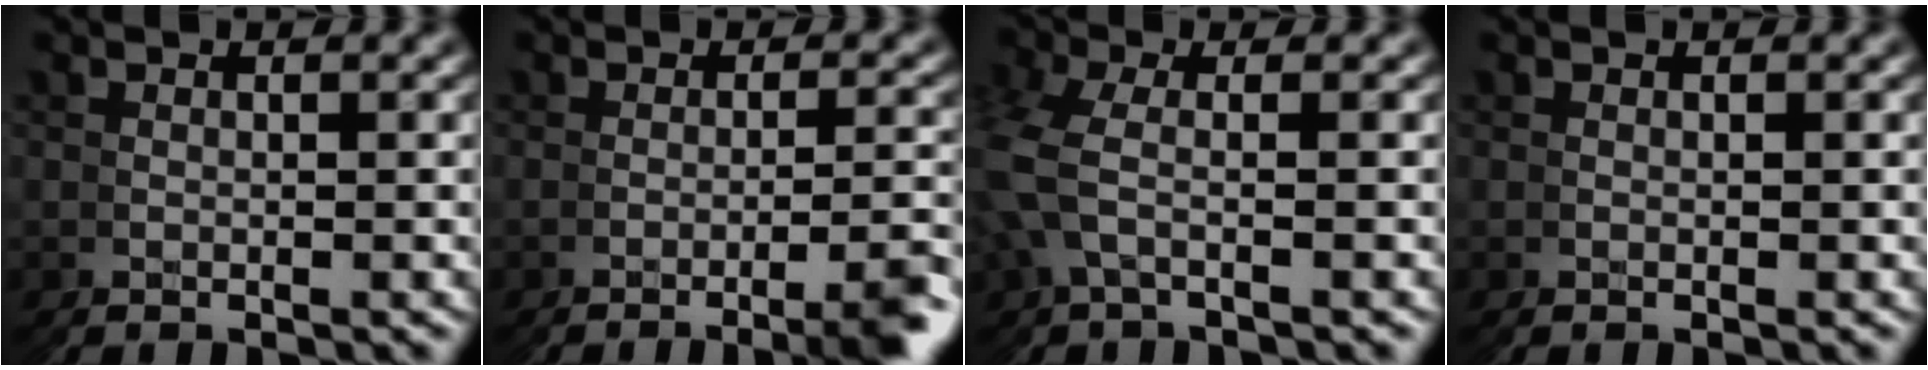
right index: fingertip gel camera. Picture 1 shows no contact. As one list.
[{"total": 2.9, "force": [-2.1, -1.3, 1.6], "torque": [-0.017, 0.016, -0.042]}, {"total": 2.4, "force": [1.9, 1.3, 0.3], "torque": [-0.029, 0.013, 0.027]}, {"total": 0.0}]